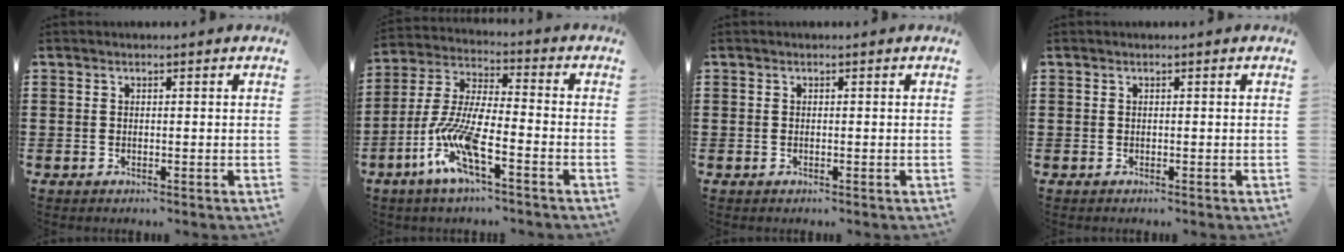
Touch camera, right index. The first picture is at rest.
{"total": 10.4, "force": [-5.7, 2.1, 8.4], "torque": [-0.209, -0.020, -0.120]}
{"total": 0.0}
{"total": 0.0}